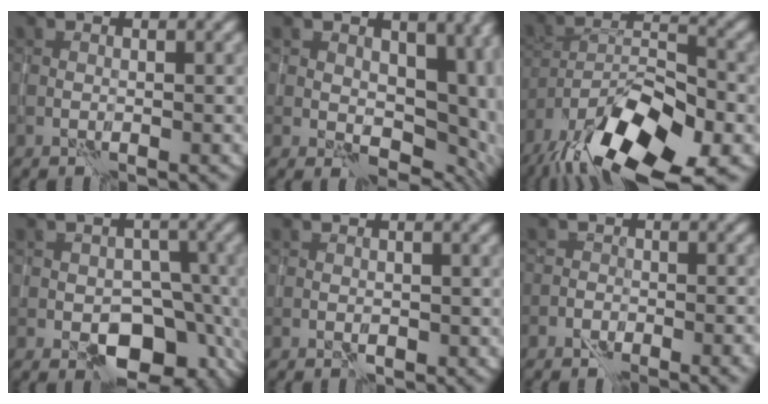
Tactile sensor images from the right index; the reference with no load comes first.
{"total": 10.8, "force": [0.9, 7.6, 7.6], "torque": [-0.059, -0.023, 0.022]}
{"total": 14.6, "force": [-10.3, 5.2, 8.9], "torque": [-0.171, -0.012, -0.170]}
{"total": 8.3, "force": [-3.2, 5.5, 5.3], "torque": [-0.043, -0.008, -0.047]}
{"total": 0.6, "force": [-0.3, 0.5, 0.2], "torque": [0.000, -0.003, -0.006]}
{"total": 3.3, "force": [-2.4, 1.8, 1.4], "torque": [0.003, 0.009, -0.042]}